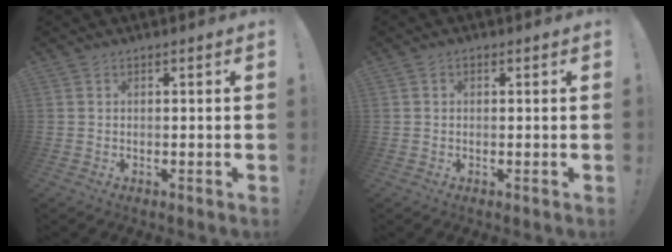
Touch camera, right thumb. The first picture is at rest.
{"total": 0.9, "force": [-0.2, 0.7, 0.5], "torque": [-0.007, 0.003, -0.004]}